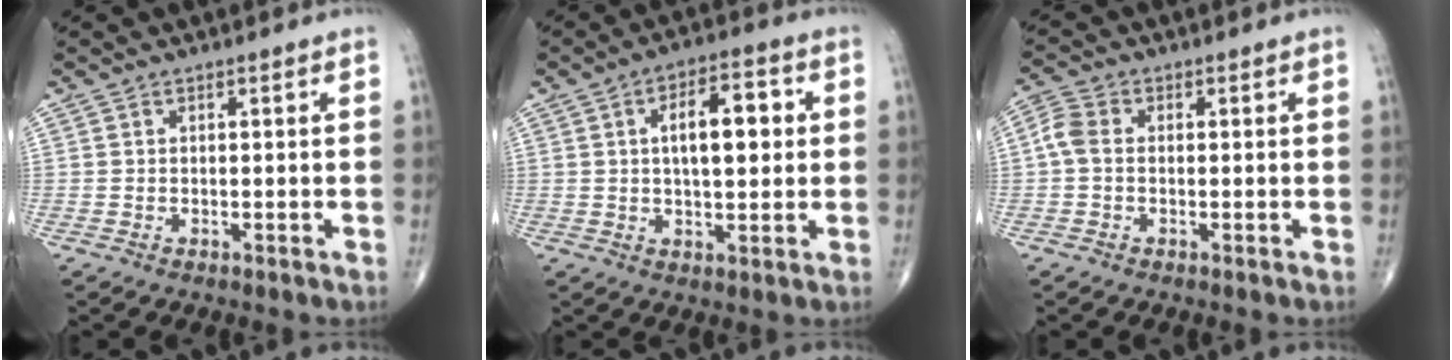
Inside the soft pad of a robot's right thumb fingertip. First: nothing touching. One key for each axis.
{"total": 10.5, "fx": 1.8, "fy": 4.8, "fz": 9.2, "tx": -0.123, "ty": 0.009, "tz": 0.024}
{"total": 3.8, "fx": -0.2, "fy": 2.7, "fz": 2.7, "tx": -0.062, "ty": 0.010, "tz": -0.014}